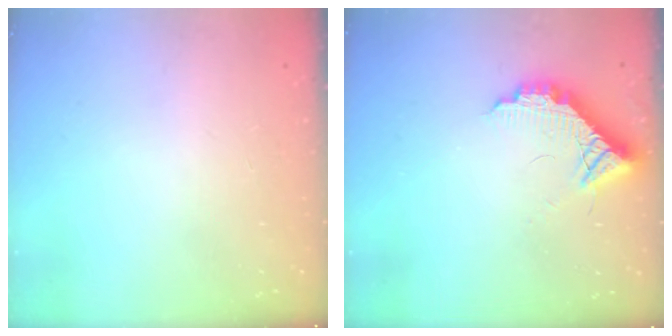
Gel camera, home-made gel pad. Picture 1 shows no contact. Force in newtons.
{"total": 10.4, "press": 10.4, "slide": 0.6}